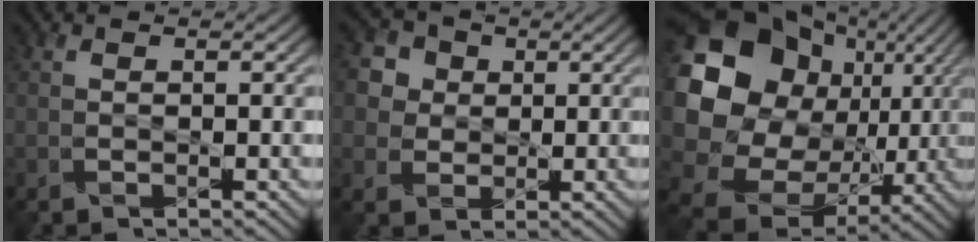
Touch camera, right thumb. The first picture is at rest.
{"total": 5.6, "force": [1.5, 4.9, 2.2], "torque": [-0.082, 0.009, 0.016]}
{"total": 22.2, "force": [4.4, 19.0, 10.6], "torque": [-0.285, -0.008, 0.106]}